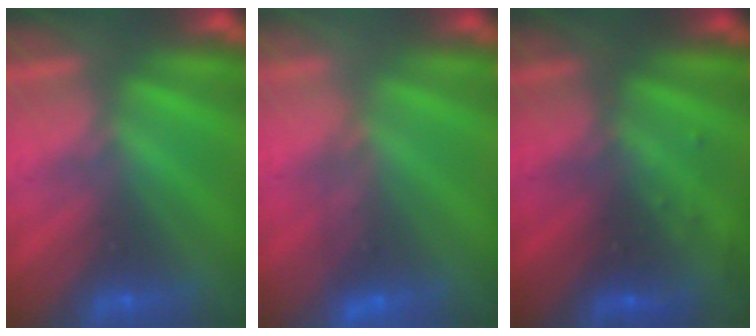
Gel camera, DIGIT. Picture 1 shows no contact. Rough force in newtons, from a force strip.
{"total": 3.9}
{"total": 2.8}